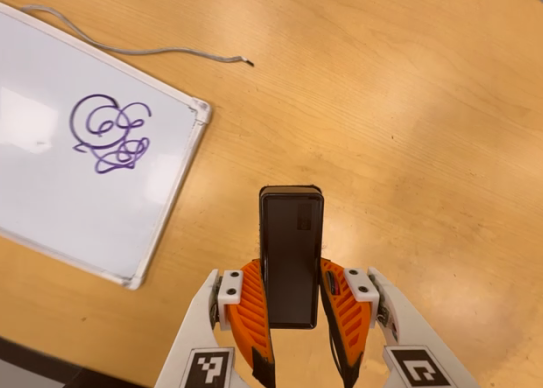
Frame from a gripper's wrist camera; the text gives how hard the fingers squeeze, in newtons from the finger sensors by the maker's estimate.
{"total": 6.1, "left": 4.2, "right": 8.1}